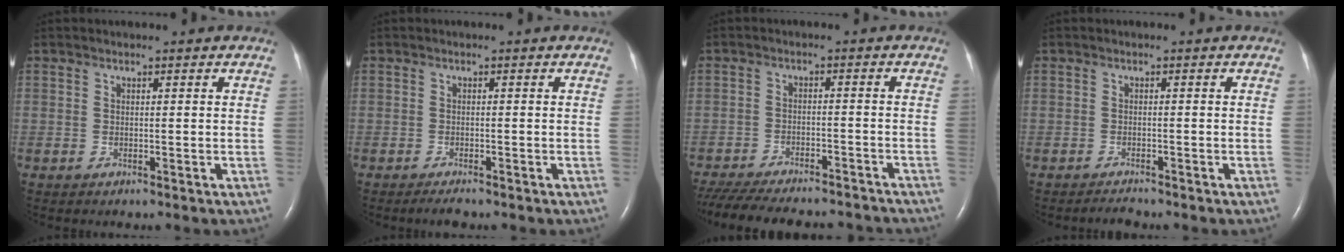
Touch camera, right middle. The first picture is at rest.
{"total": 1.6, "force": [-1.3, 0.2, 0.8], "torque": [-0.022, -0.004, -0.020]}
{"total": 21.5, "force": [-19.0, 5.0, 8.7], "torque": [-0.198, -0.029, -0.258]}
{"total": 1.2, "force": [-1.2, 0.0, 0.2], "torque": [-0.010, -0.006, -0.015]}